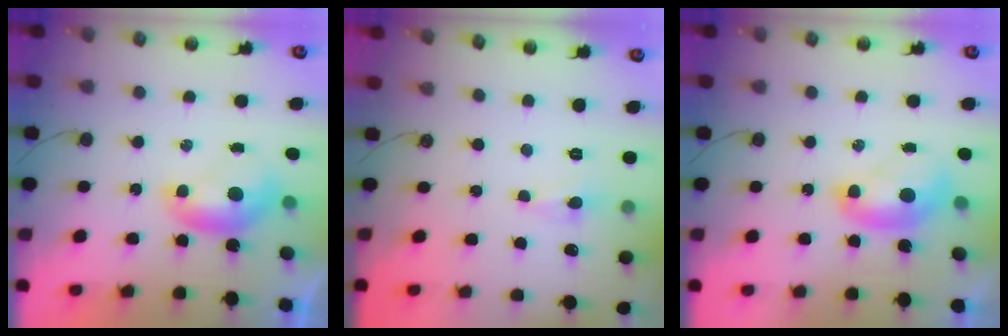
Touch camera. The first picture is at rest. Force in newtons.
{"total": 0.6, "press": 0.5, "slide": 0.3}
{"total": 2.0, "press": 2.0, "slide": 0.2}